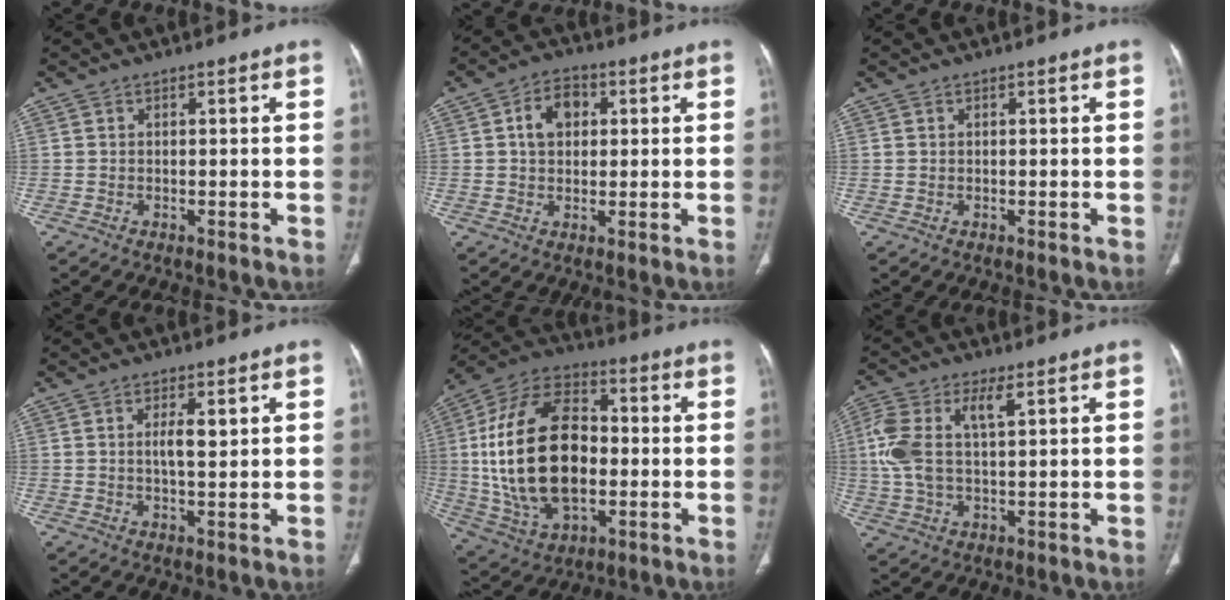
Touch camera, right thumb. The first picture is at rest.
{"total": 6.8, "force": [1.5, 4.9, 4.3], "torque": [-0.054, 0.009, 0.020]}
{"total": 0.0}
{"total": 3.5, "force": [0.9, 1.0, 3.2], "torque": [-0.052, -0.006, 0.015]}
{"total": 25.1, "force": [-0.4, 15.1, 20.0], "torque": [-0.367, 0.012, 0.001]}
{"total": 10.3, "force": [2.8, 4.7, 8.7], "torque": [-0.210, 0.013, 0.055]}